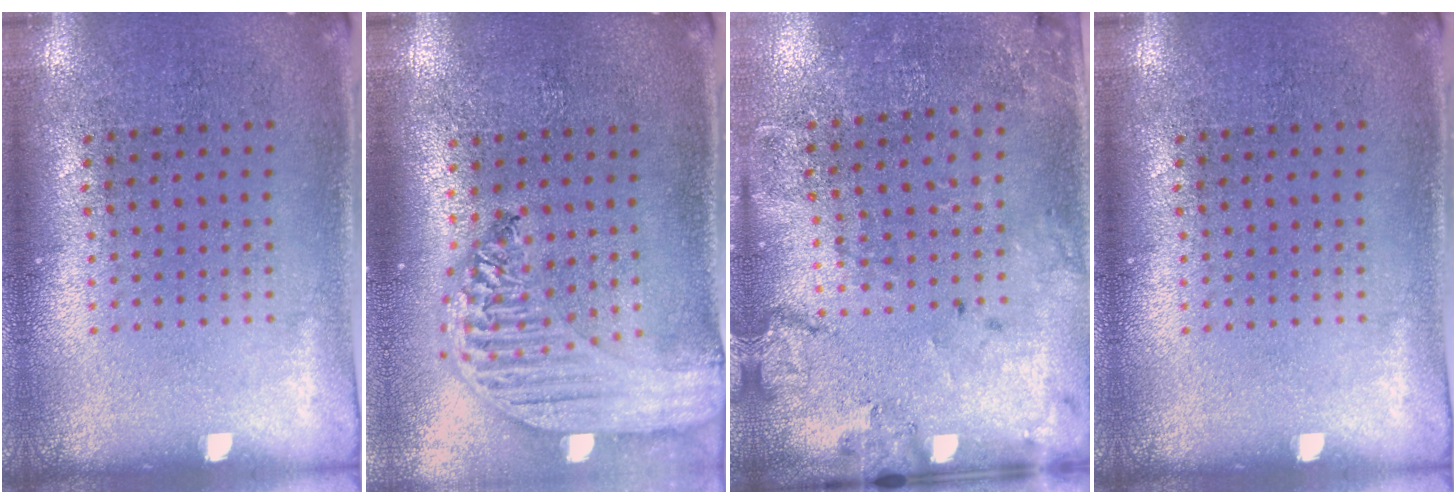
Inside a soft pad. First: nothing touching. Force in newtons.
{"total": 2.9, "press": 2.3, "slide": 1.8}
{"total": 2.0, "press": 1.5, "slide": 1.2}
{"total": 0.0}